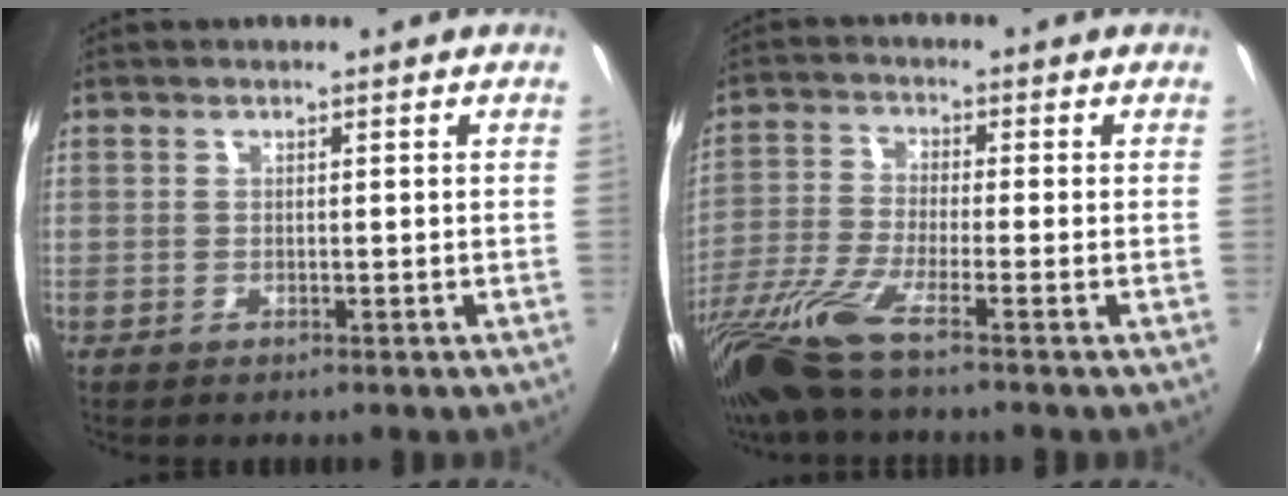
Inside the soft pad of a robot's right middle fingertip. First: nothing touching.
{"total": 10.3, "force": [-7.5, 0.3, 7.2], "torque": [-0.158, -0.036, -0.146]}